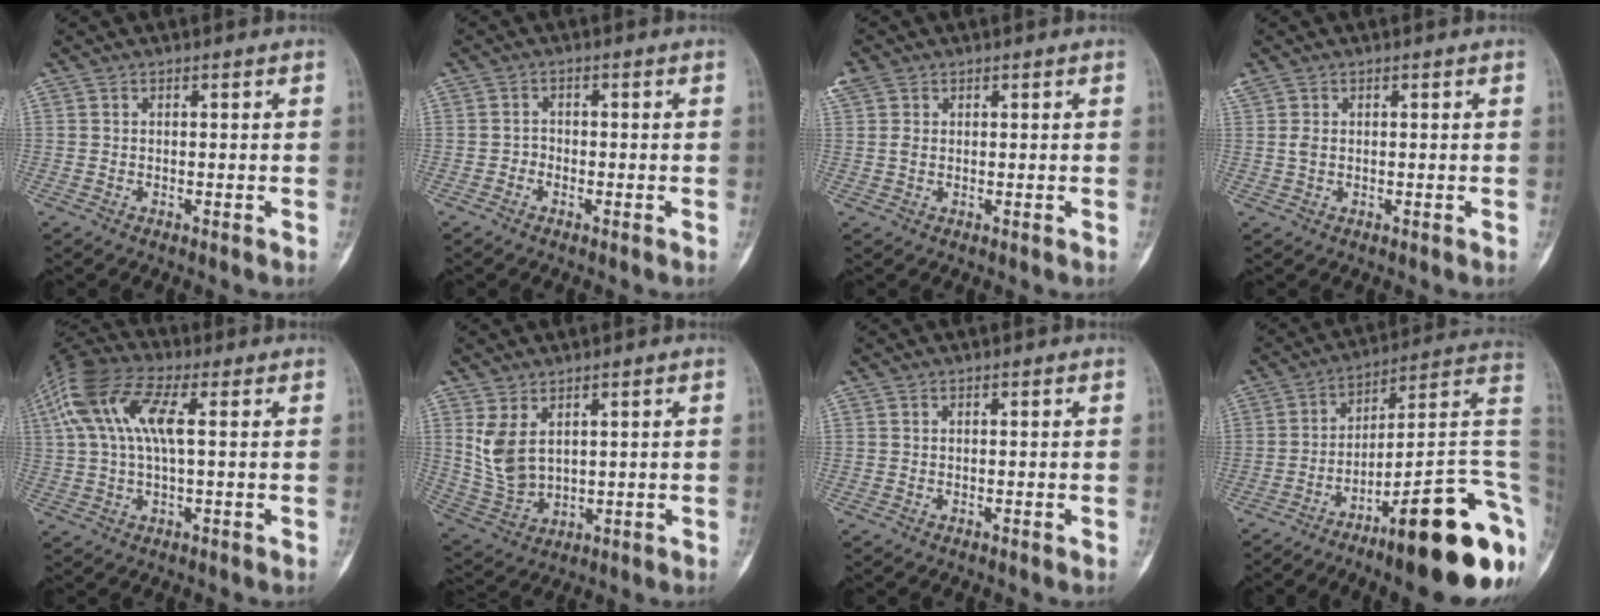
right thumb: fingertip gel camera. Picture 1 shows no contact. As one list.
[{"total": 1.4, "force": [-0.8, 1.1, 0.4], "torque": [0.005, 0.006, -0.022]}, {"total": 3.6, "force": [1.5, 2.7, 1.9], "torque": [-0.049, 0.013, 0.038]}, {"total": 1.6, "force": [0.5, 1.0, 1.1], "torque": [-0.035, 0.007, 0.016]}, {"total": 14.3, "force": [3.9, 5.4, 12.7], "torque": [-0.286, 0.037, 0.068]}, {"total": 7.8, "force": [2.9, 4.7, 5.6], "torque": [-0.108, -0.018, 0.078]}, {"total": 0.0}, {"total": 25.7, "force": [-9.7, 5.9, 23.1], "torque": [-0.237, 0.076, -0.135]}]